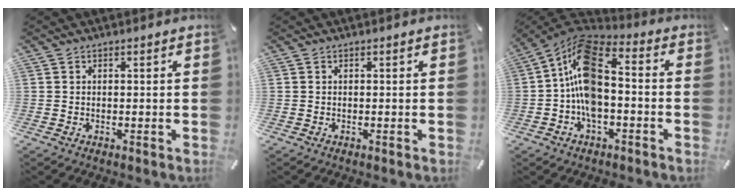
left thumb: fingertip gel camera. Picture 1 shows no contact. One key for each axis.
{"total": 0.0}
{"total": 13.0, "fx": -2.4, "fy": 7.4, "fz": 10.4, "tx": -0.195, "ty": 0.006, "tz": -0.045}